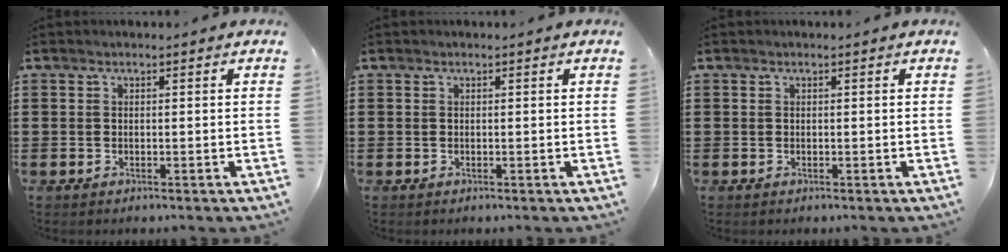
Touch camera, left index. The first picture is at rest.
{"total": 0.0}
{"total": 0.0}